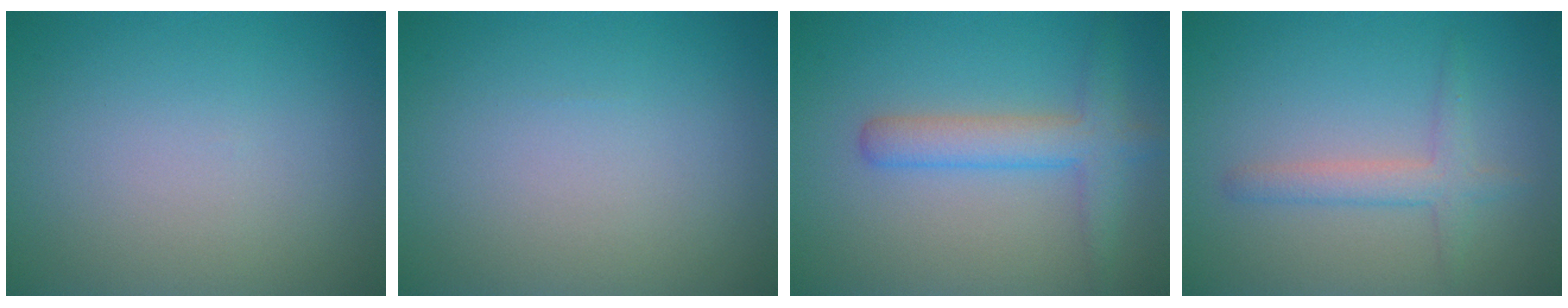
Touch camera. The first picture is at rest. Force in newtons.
{"total": 0.0}
{"total": 3.7, "press": 3.7, "slide": 0.2}
{"total": 2.4, "press": 2.4, "slide": 0.0}